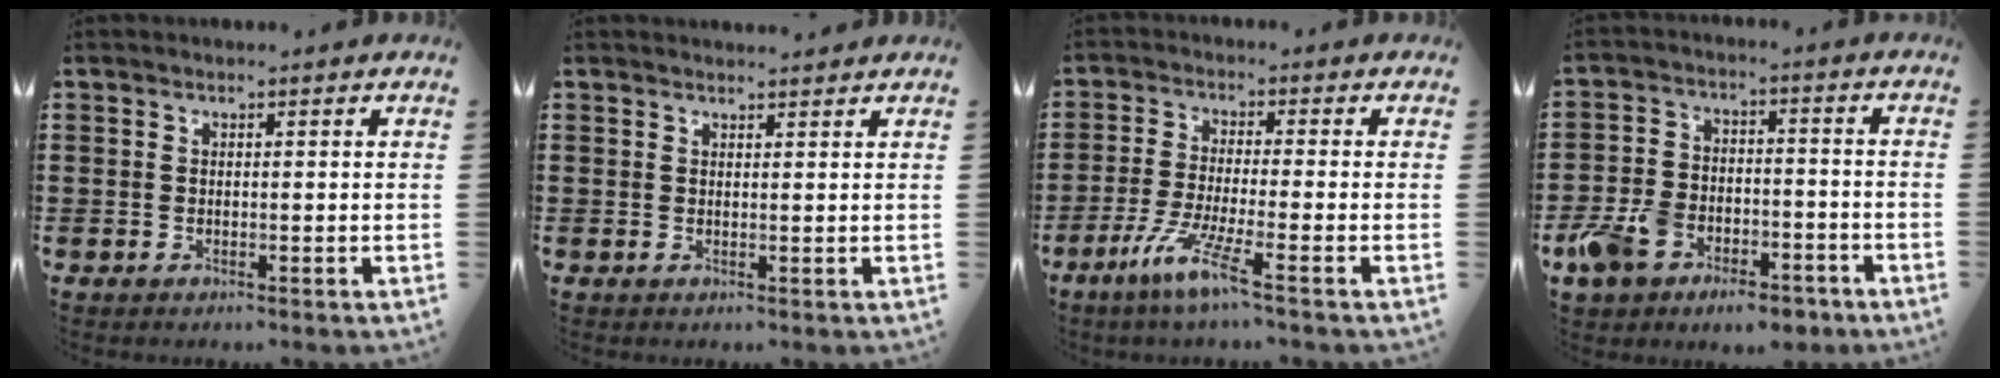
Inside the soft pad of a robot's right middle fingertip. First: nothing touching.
{"total": 1.2, "force": [1.2, -0.1, 0.0], "torque": [-0.003, -0.003, 0.023]}
{"total": 6.9, "force": [-4.3, 0.1, 5.3], "torque": [-0.111, -0.013, -0.082]}
{"total": 7.8, "force": [-5.9, 3.8, 3.5], "torque": [-0.094, 0.013, -0.120]}